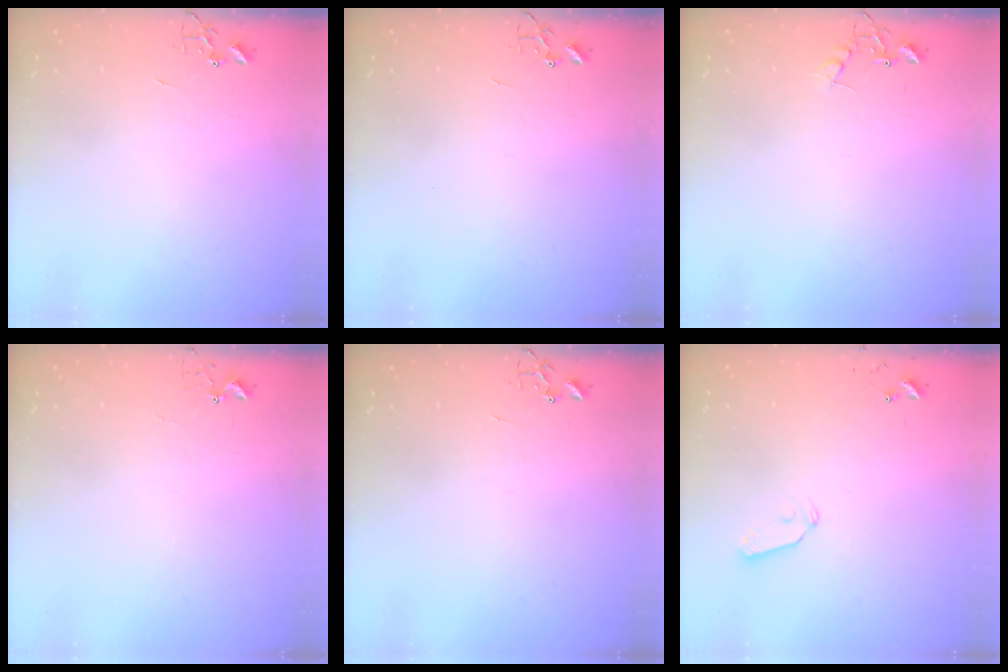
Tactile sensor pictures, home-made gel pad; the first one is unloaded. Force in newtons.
{"total": 0.0}
{"total": 6.8, "press": 6.8, "slide": 0.3}
{"total": 3.8, "press": 3.8, "slide": 0.3}
{"total": 0.0}
{"total": 5.6, "press": 5.6, "slide": 0.3}